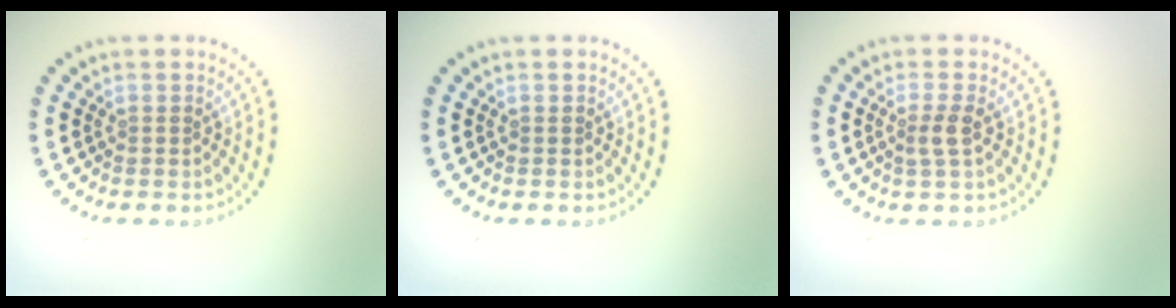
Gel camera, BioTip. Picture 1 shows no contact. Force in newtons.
{"total": 0.0}
{"total": 1.7, "press": 1.4, "slide": 0.9}